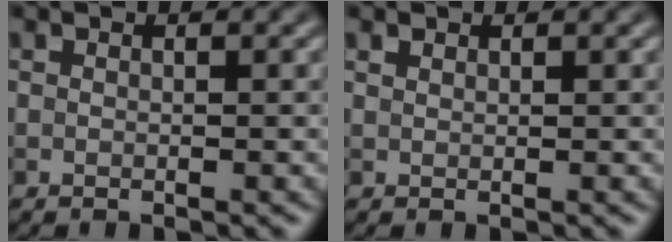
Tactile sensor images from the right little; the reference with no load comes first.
{"total": 0.6, "force": [0.6, 0.2, 0.2], "torque": [-0.005, 0.001, 0.014]}